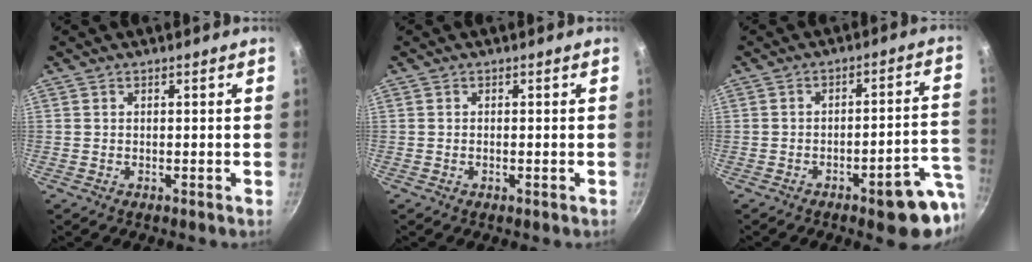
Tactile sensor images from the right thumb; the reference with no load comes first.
{"total": 0.7, "force": [-0.2, 0.2, 0.7], "torque": [-0.012, 0.002, -0.005]}
{"total": 12.5, "force": [-4.9, 3.7, 10.9], "torque": [-0.100, 0.034, -0.059]}